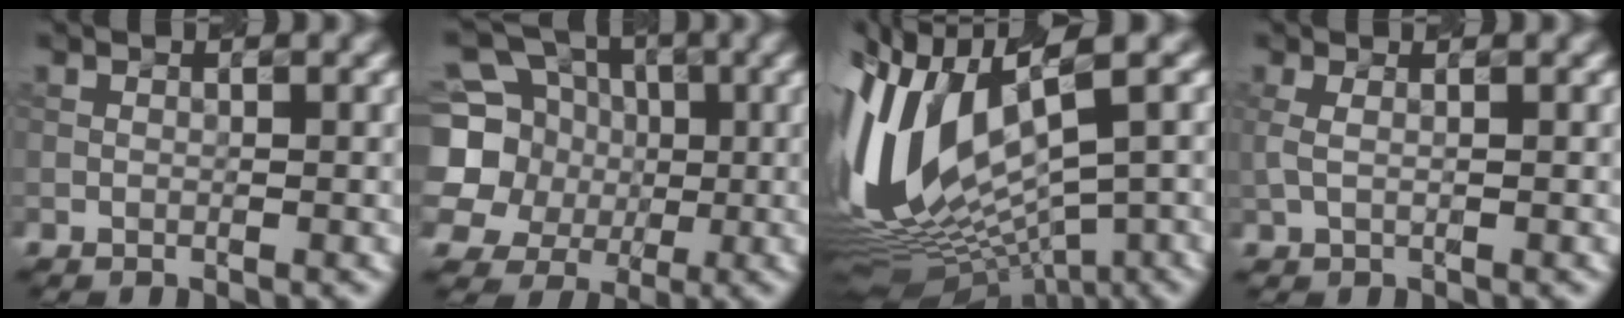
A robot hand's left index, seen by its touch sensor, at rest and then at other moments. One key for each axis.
{"total": 10.7, "fx": 1.1, "fy": 9.6, "fz": 4.7, "tx": -0.125, "ty": 0.025, "tz": -0.002}
{"total": 13.5, "fx": -0.2, "fy": 6.5, "fz": 11.9, "tx": -0.259, "ty": -0.004, "tz": 0.030}
{"total": 1.0, "fx": 0.1, "fy": 0.4, "fz": 0.9, "tx": -0.019, "ty": -0.003, "tz": 0.007}